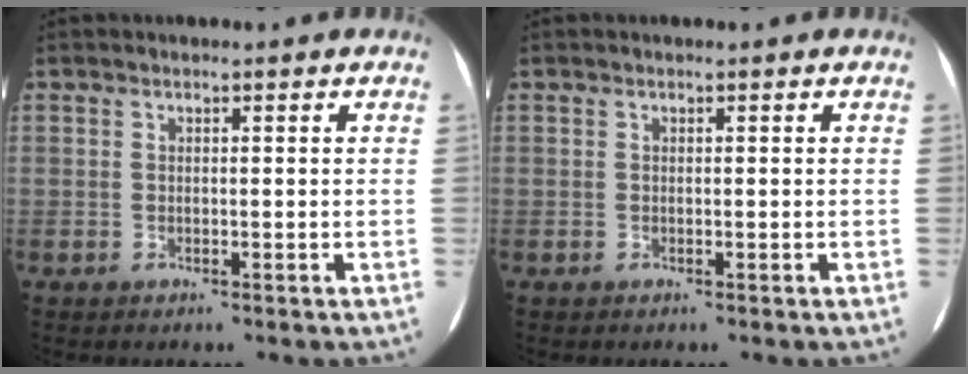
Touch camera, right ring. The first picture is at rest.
{"total": 0.0}